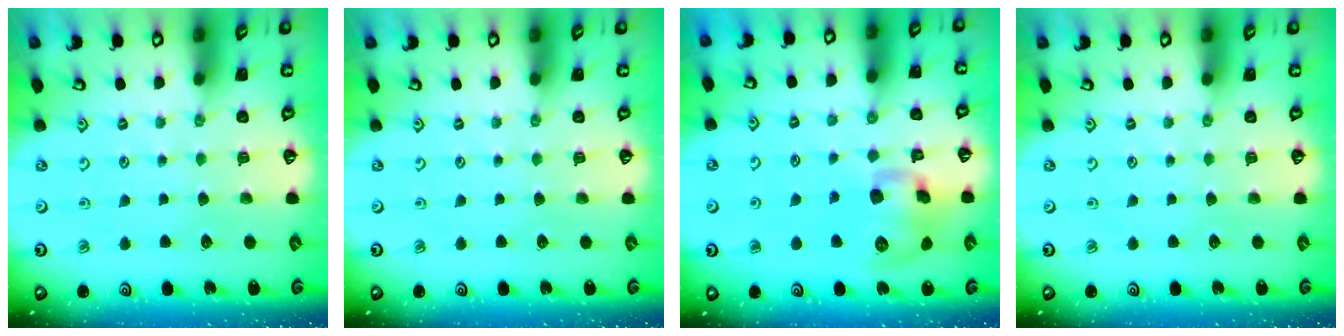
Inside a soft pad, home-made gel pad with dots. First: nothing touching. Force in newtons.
{"total": 0.0}
{"total": 12.9, "press": 12.7, "slide": 2.1}
{"total": 0.0}